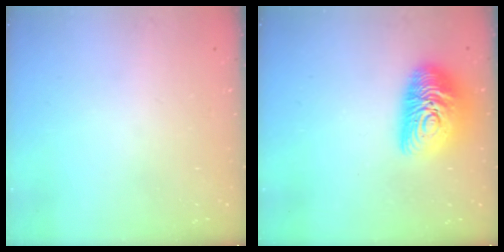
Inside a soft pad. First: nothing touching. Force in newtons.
{"total": 14.7, "press": 14.6, "slide": 0.9}